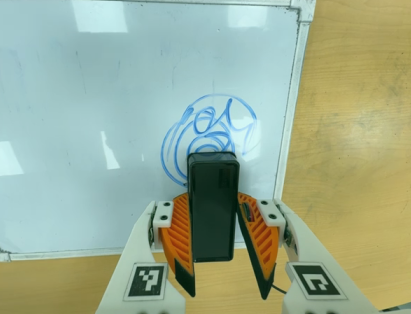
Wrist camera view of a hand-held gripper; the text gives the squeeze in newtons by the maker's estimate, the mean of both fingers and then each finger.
{"total": 4.4, "left": 4.2, "right": 4.5}